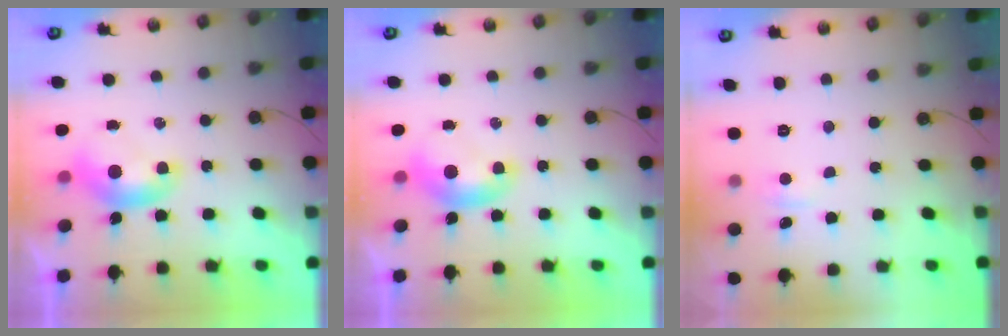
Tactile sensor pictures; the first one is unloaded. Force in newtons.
{"total": 0.0}
{"total": 2.3, "press": 2.2, "slide": 0.5}